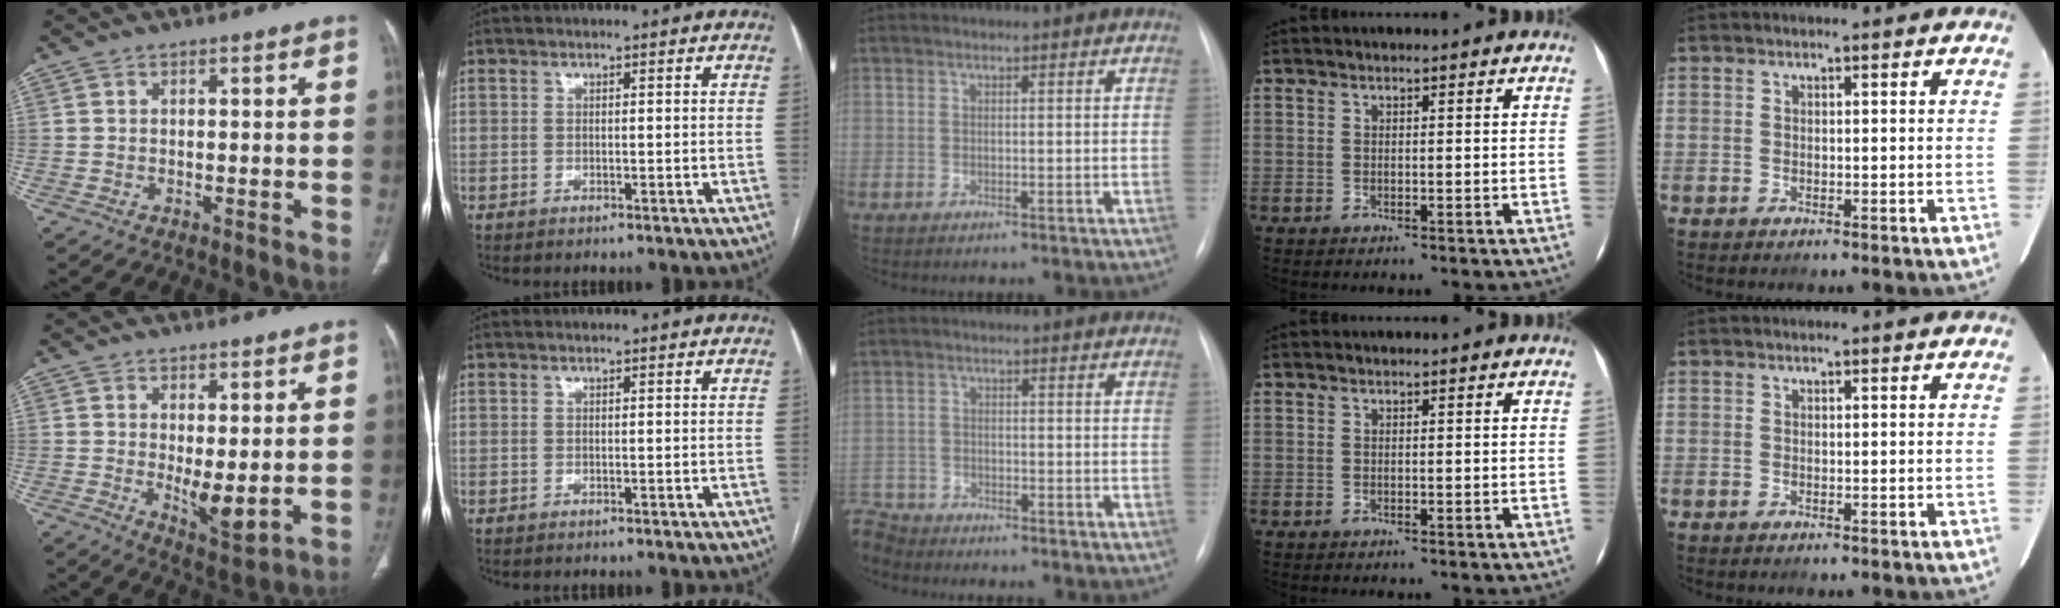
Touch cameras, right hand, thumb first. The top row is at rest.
{"thumb": {"total": 6.3, "force": [0.3, 2.3, 5.9], "torque": [-0.086, -0.023, 0.016]}, "middle": {"total": 5.1, "force": [-4.9, 1.3, -0.2], "torque": [0.010, -0.007, -0.099]}}